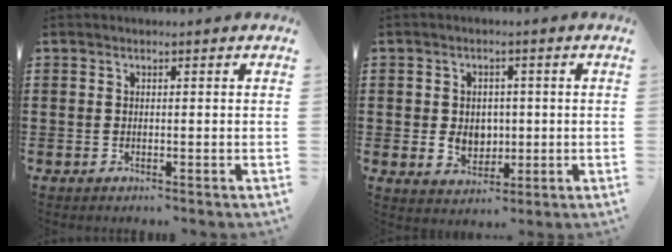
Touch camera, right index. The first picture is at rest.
{"total": 4.6, "force": [-0.1, 3.9, 2.4], "torque": [-0.048, 0.008, -0.004]}